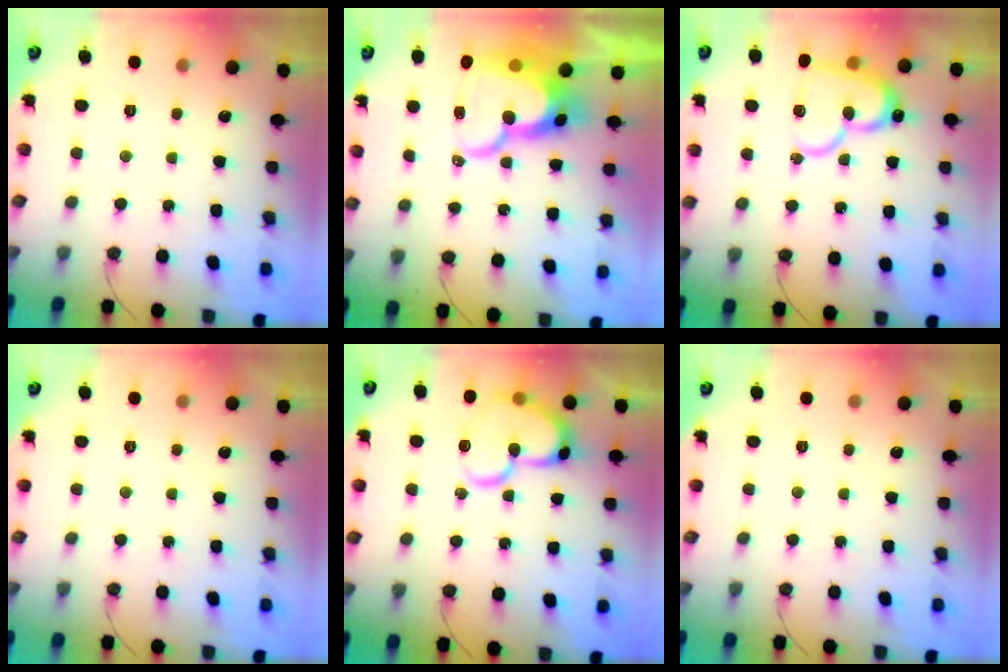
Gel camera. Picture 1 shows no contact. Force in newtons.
{"total": 22.2, "press": 22.1, "slide": 1.9}
{"total": 17.1, "press": 17.0, "slide": 1.8}
{"total": 0.0}
{"total": 17.1, "press": 17.0, "slide": 1.8}
{"total": 0.0}